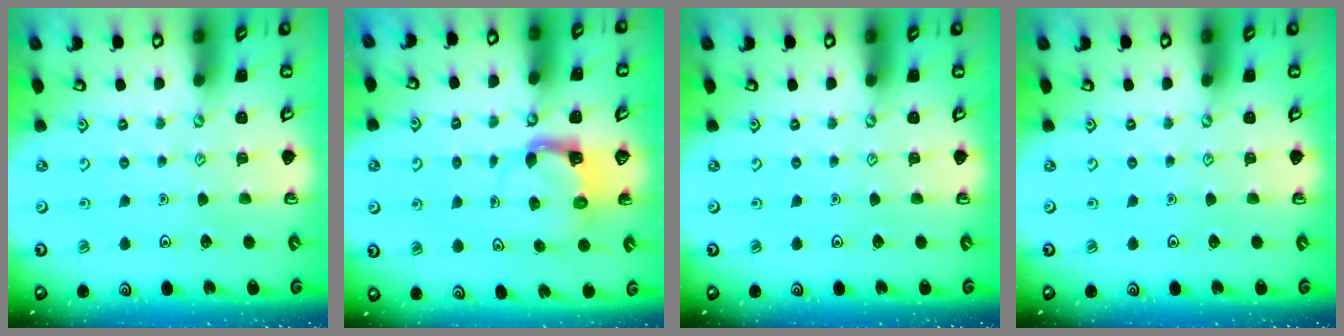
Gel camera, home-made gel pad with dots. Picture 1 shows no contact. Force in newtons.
{"total": 3.9, "press": 3.9, "slide": 0.7}
{"total": 0.0}
{"total": 0.0}